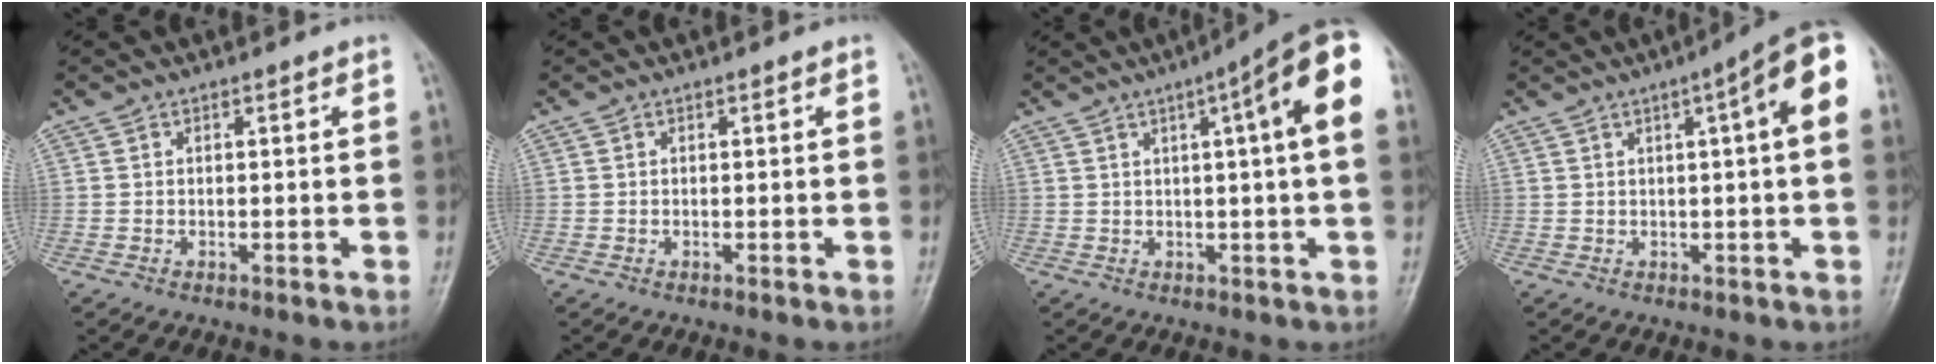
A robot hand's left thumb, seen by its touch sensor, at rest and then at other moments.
{"total": 0.0}
{"total": 12.8, "force": [3.9, 1.3, 12.2], "torque": [-0.162, 0.017, 0.042]}
{"total": 10.1, "force": [2.7, 1.5, 9.7], "torque": [-0.125, 0.019, 0.026]}